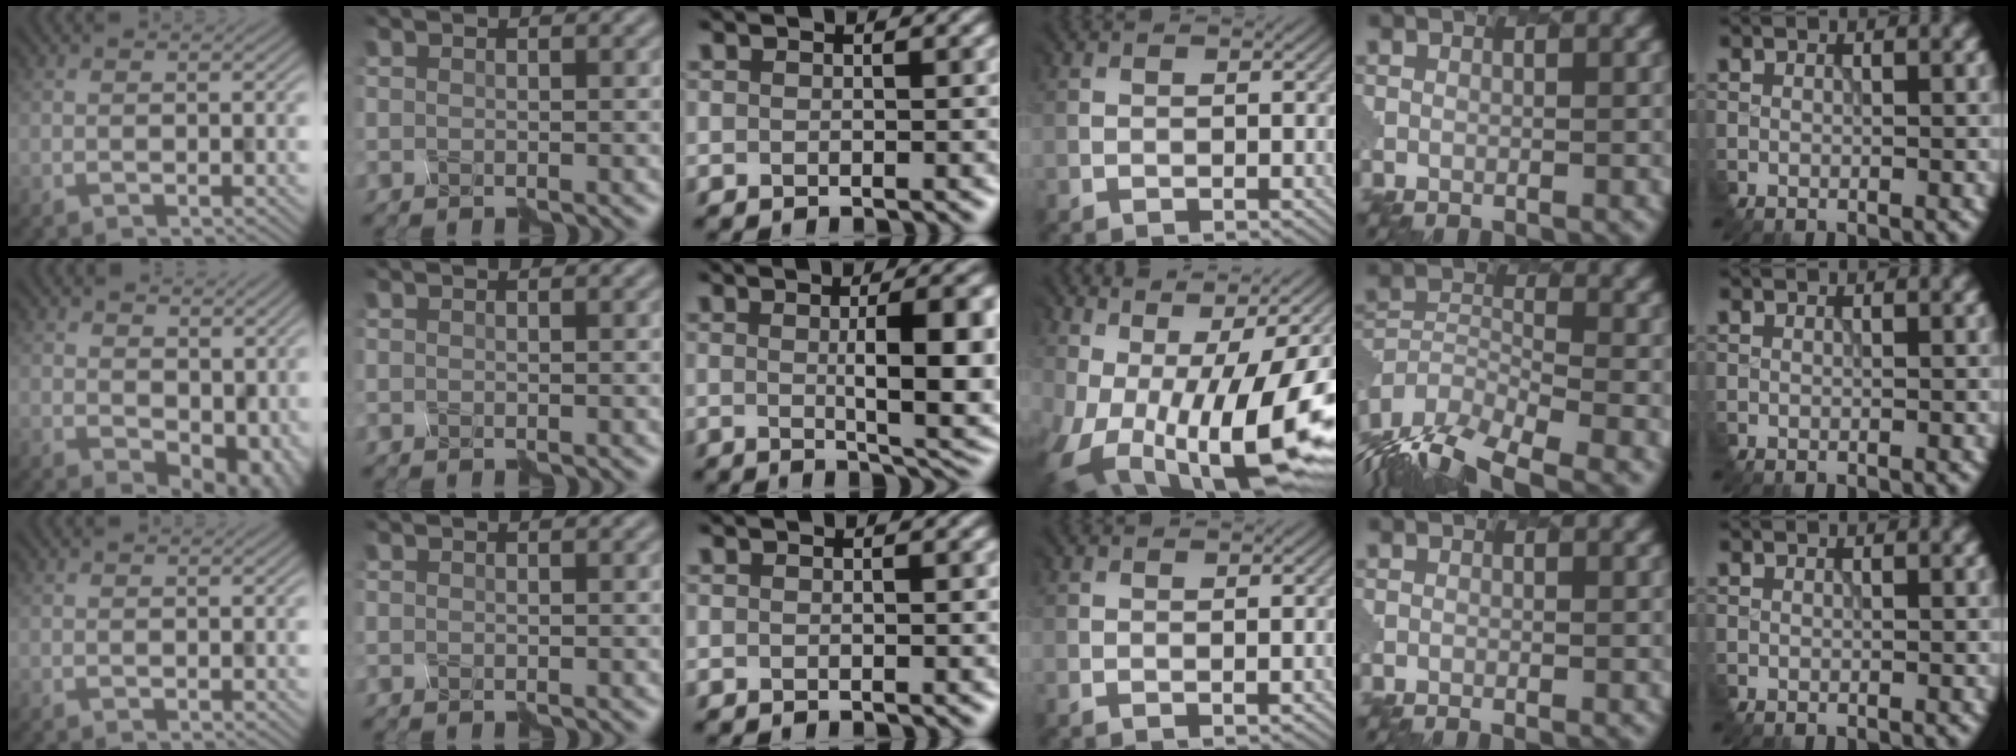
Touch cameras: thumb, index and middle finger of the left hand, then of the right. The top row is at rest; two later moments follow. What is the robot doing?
{"motion": "disassemble", "object": "spray bottle"}